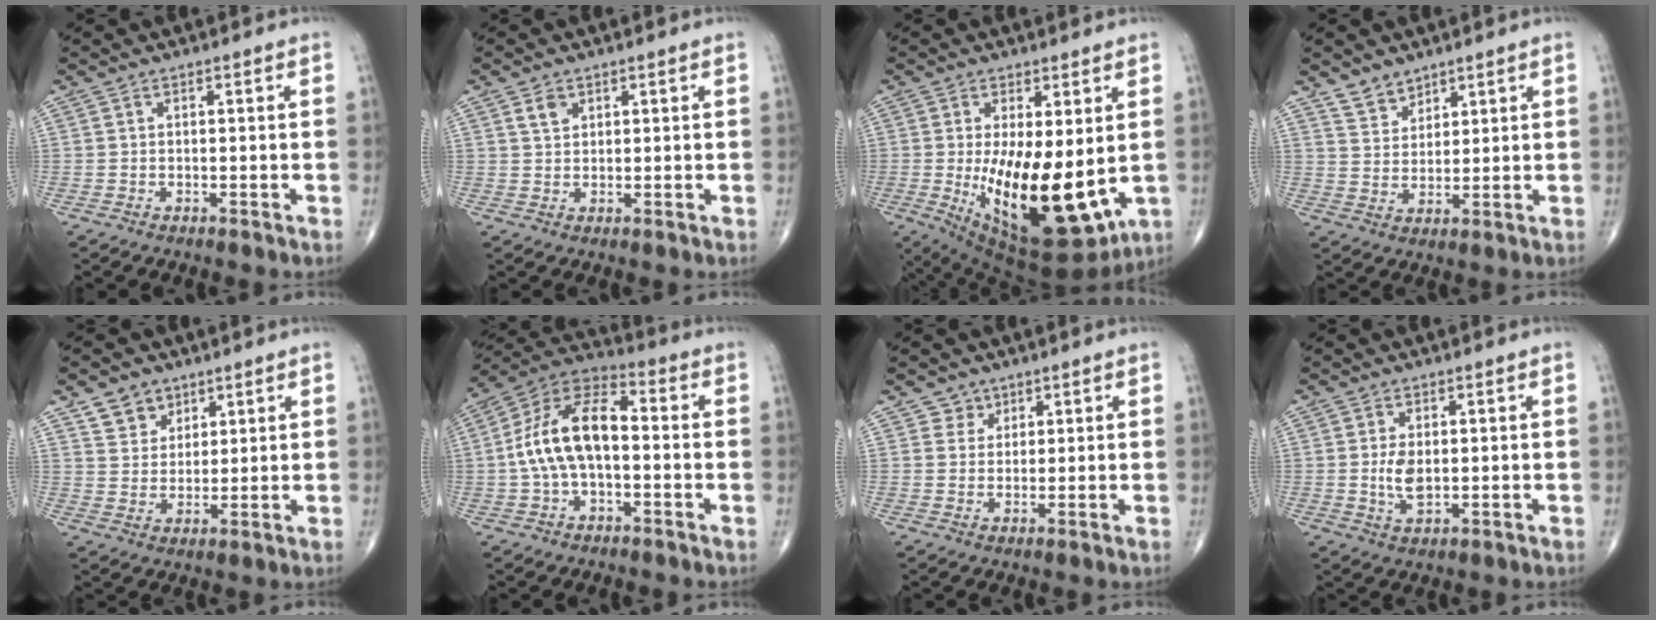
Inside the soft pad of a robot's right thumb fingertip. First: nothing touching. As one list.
[{"total": 2.6, "force": [1.4, 1.7, 1.3], "torque": [-0.016, -0.006, 0.028]}, {"total": 19.4, "force": [-1.5, 7.9, 17.7], "torque": [-0.281, -0.038, 0.005]}, {"total": 4.7, "force": [3.8, 2.7, 1.0], "torque": [0.005, -0.029, 0.073]}, {"total": 6.3, "force": [4.0, 4.6, 1.6], "torque": [-0.002, -0.025, 0.074]}, {"total": 14.3, "force": [-0.5, 7.3, 12.2], "torque": [-0.226, 0.045, -0.021]}, {"total": 2.7, "force": [1.6, 2.1, -0.1], "torque": [0.024, -0.008, 0.020]}, {"total": 4.5, "force": [0.1, 2.4, 3.8], "torque": [-0.074, -0.009, 0.007]}]